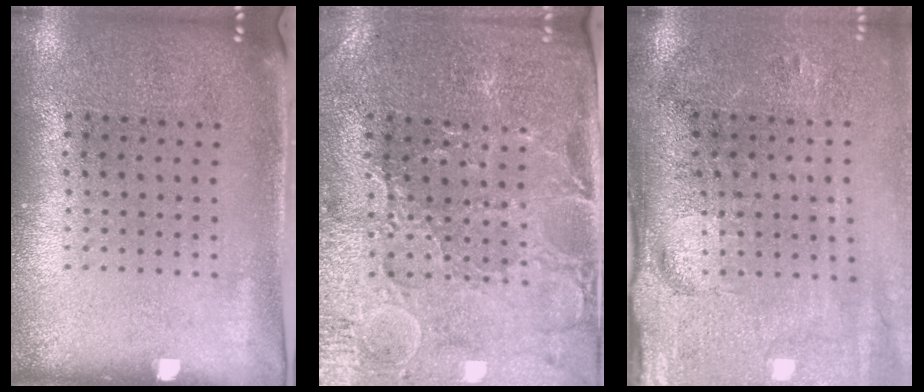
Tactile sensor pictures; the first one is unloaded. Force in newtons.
{"total": 1.6, "press": 1.5, "slide": 0.5}
{"total": 4.5, "press": 3.6, "slide": 2.6}